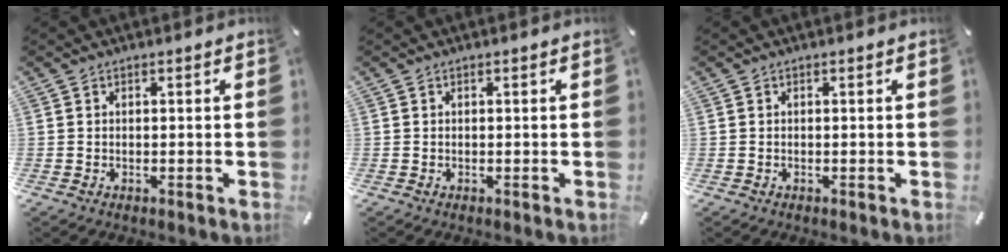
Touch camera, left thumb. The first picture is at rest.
{"total": 0.0}
{"total": 0.0}